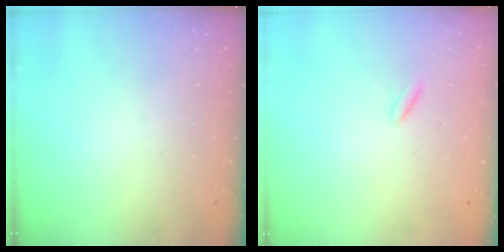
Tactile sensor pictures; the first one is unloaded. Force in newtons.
{"total": 2.2, "press": 2.0, "slide": 1.0}